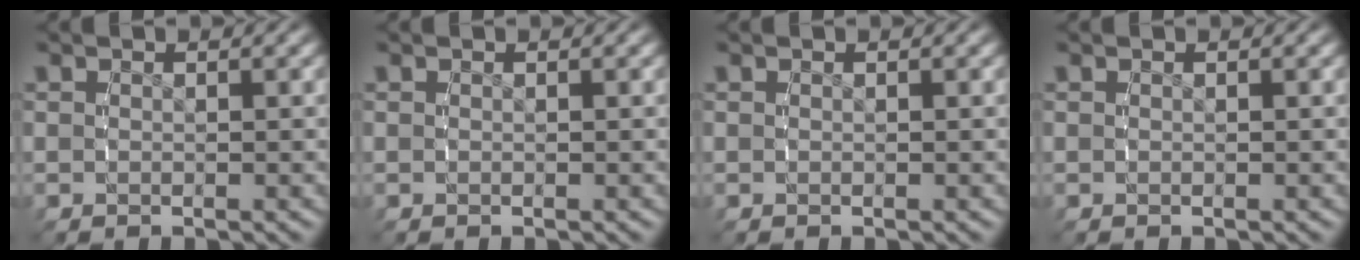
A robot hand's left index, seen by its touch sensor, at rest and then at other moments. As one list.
[{"total": 0.0}, {"total": 0.0}, {"total": 0.0}]